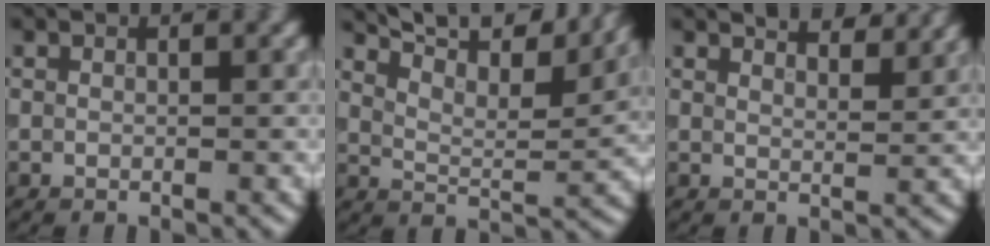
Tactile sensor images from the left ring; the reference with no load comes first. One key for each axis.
{"total": 12.1, "fx": 10.1, "fy": 2.6, "fz": 6.2, "tx": -0.105, "ty": 0.019, "tz": 0.134}
{"total": 5.1, "fx": 4.3, "fy": 1.2, "fz": 2.3, "tx": -0.020, "ty": 0.019, "tz": 0.034}